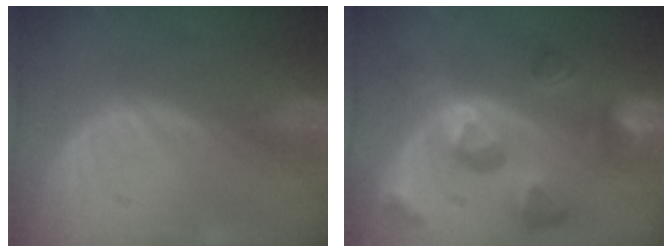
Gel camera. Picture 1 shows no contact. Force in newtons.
{"total": 9.7, "press": 8.8, "slide": 4.1}